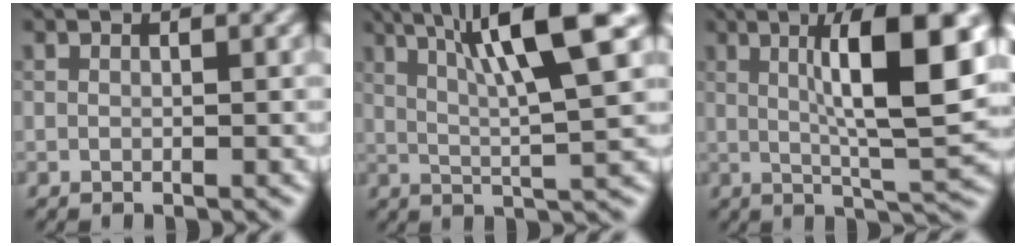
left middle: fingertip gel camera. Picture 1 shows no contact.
{"total": 9.8, "force": [4.1, 1.5, 8.8], "torque": [-0.123, 0.015, 0.065]}
{"total": 10.3, "force": [2.3, 1.9, 9.8], "torque": [-0.136, 0.003, 0.040]}